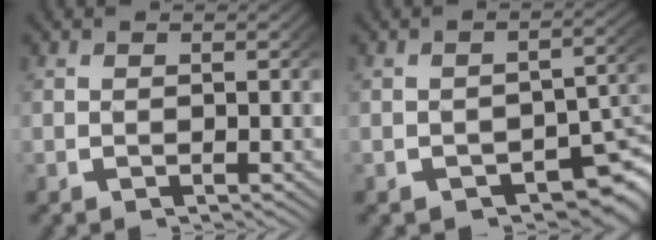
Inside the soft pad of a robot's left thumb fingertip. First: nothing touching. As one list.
[{"total": 6.1, "force": [-2.9, 3.6, 4.0], "torque": [-0.053, -0.029, -0.026]}]